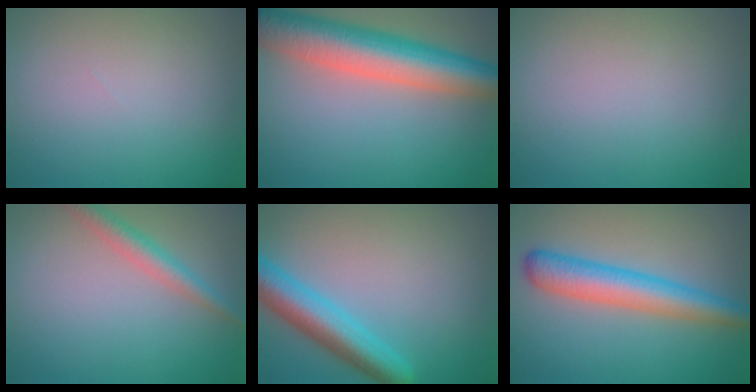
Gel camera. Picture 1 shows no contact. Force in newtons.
{"total": 8.6, "press": 8.5, "slide": 0.6}
{"total": 0.0}
{"total": 2.5, "press": 2.5, "slide": 0.1}
{"total": 5.6, "press": 5.6, "slide": 0.3}
{"total": 5.0, "press": 5.0, "slide": 0.2}